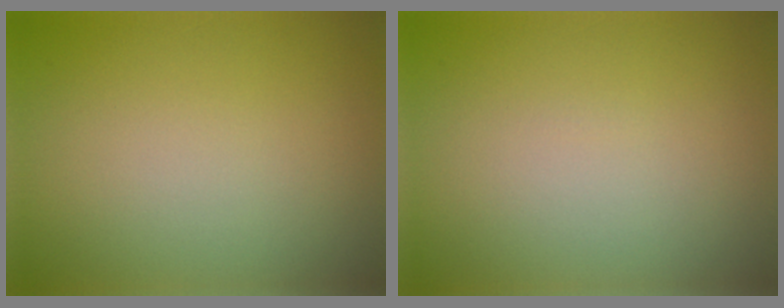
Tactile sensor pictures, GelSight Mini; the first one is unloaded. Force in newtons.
{"total": 0.0}